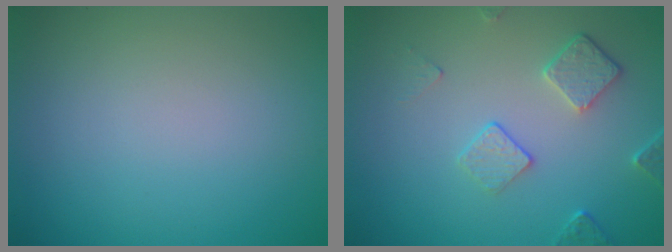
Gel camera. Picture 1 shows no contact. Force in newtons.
{"total": 2.7, "press": 2.0, "slide": 1.7}